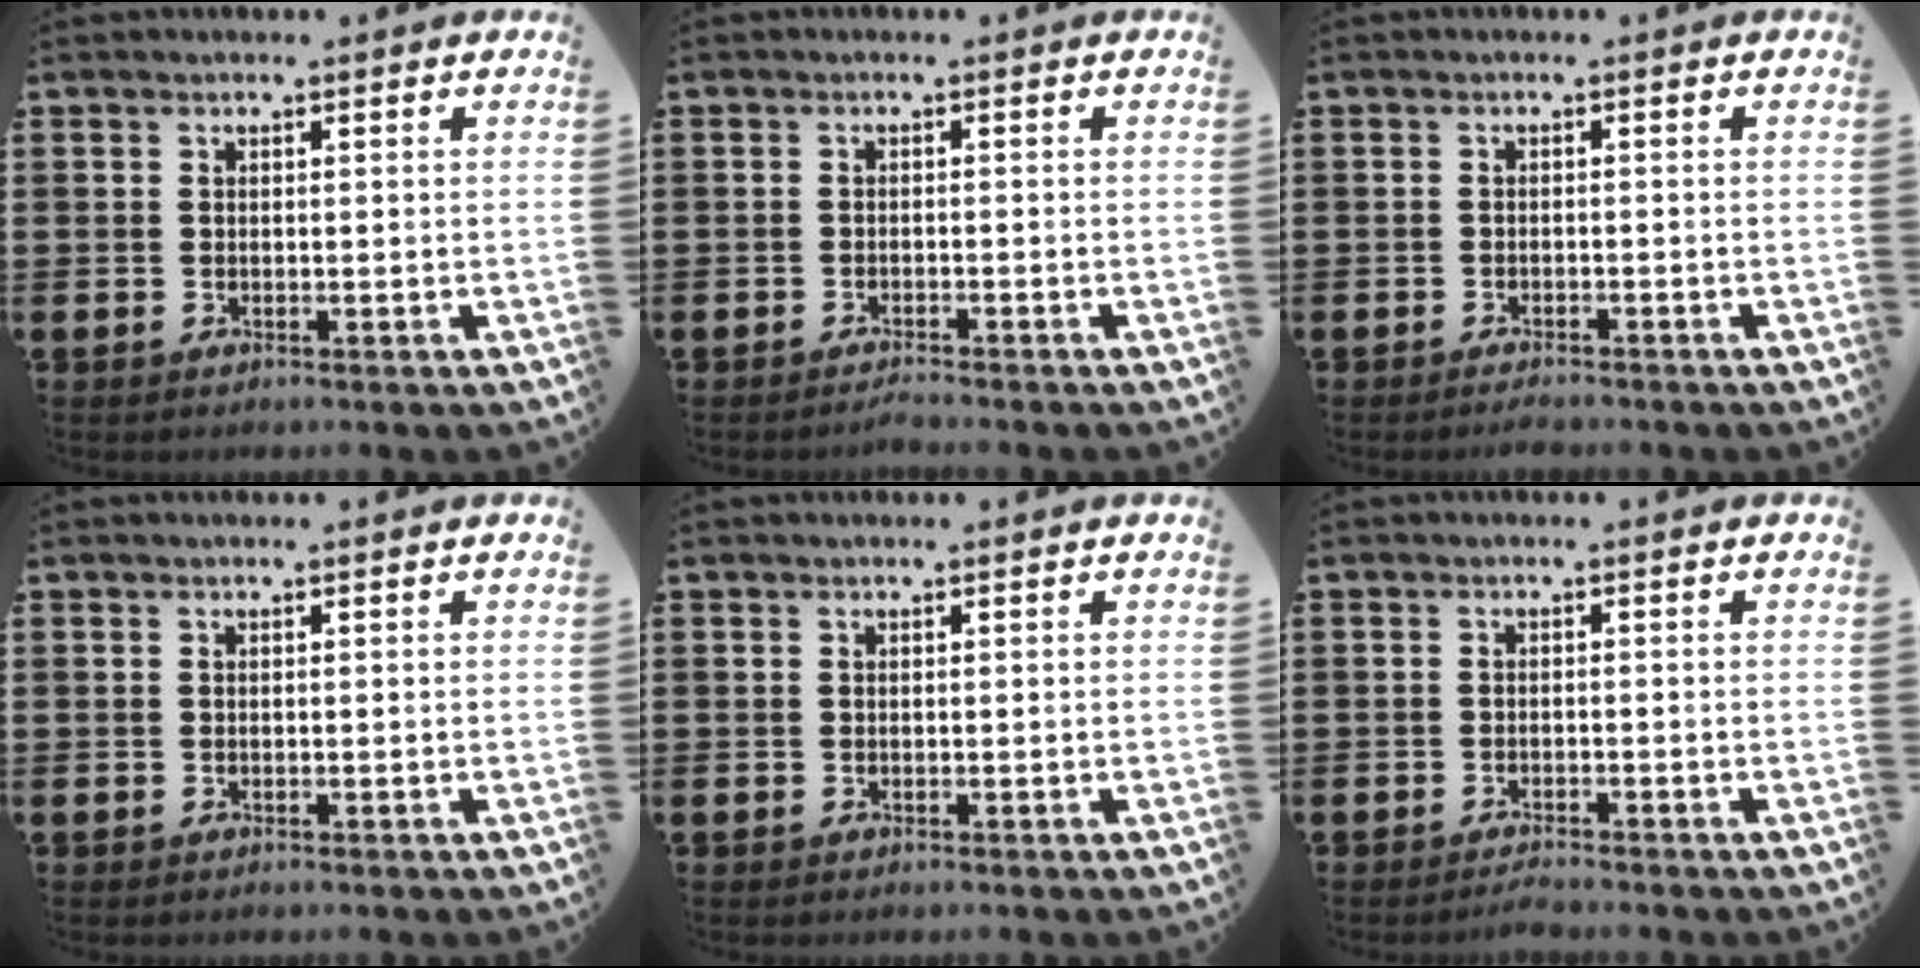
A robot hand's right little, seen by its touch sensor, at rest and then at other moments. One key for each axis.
{"total": 1.0, "fx": -1.0, "fy": -0.1, "fz": 0.2, "tx": -0.005, "ty": -0.002, "tz": -0.019}
{"total": 1.1, "fx": -1.1, "fy": 0.1, "fz": 0.2, "tx": -0.007, "ty": 0.000, "tz": -0.022}
{"total": 0.0}
{"total": 0.0}
{"total": 1.2, "fx": -1.2, "fy": -0.1, "fz": 0.3, "tx": -0.007, "ty": 0.000, "tz": -0.023}